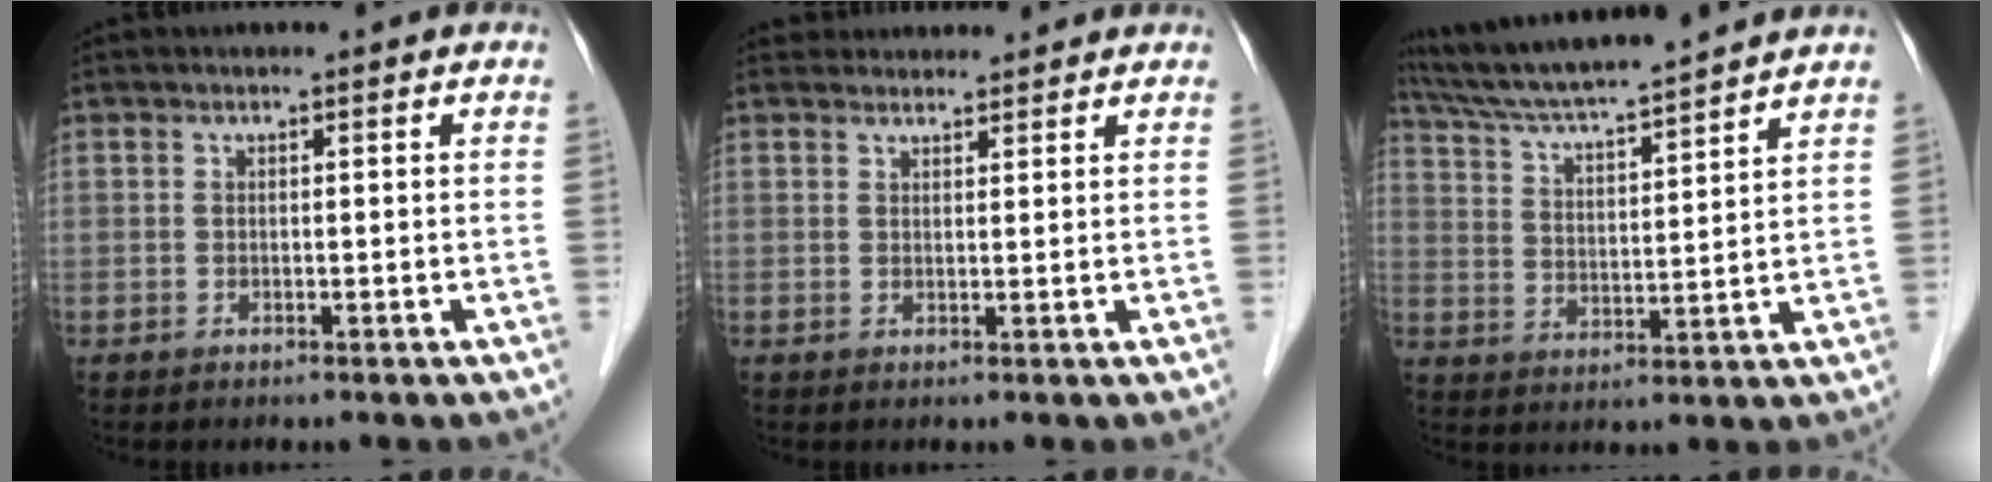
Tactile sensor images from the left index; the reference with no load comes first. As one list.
[{"total": 4.0, "force": [3.8, 1.2, 0.0], "torque": [0.003, 0.023, 0.050]}, {"total": 14.7, "force": [13.4, -0.5, 6.1], "torque": [-0.115, 0.015, 0.220]}]